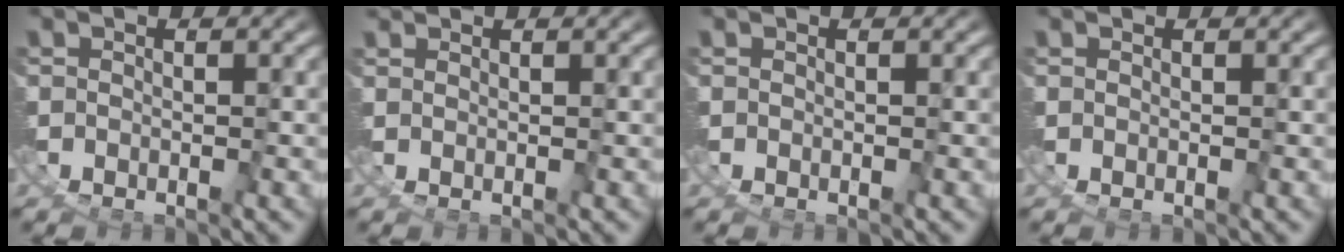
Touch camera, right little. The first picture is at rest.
{"total": 1.1, "force": [0.5, -0.9, -0.4], "torque": [0.010, 0.003, 0.008]}
{"total": 0.0}
{"total": 0.5, "force": [0.1, -0.4, -0.2], "torque": [0.006, 0.002, 0.002]}